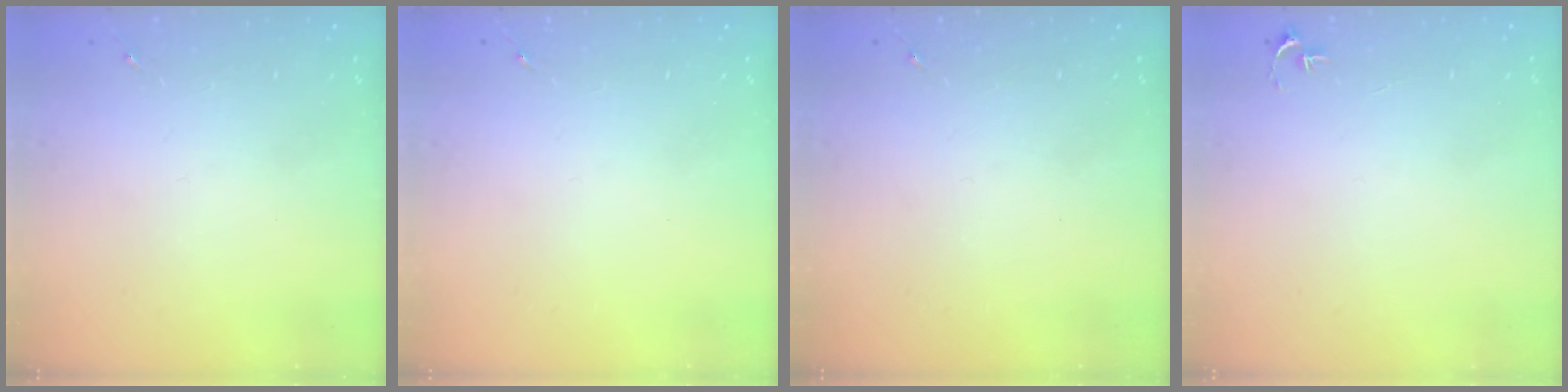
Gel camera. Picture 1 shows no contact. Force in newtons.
{"total": 0.0}
{"total": 0.0}
{"total": 2.7, "press": 2.7, "slide": 0.3}